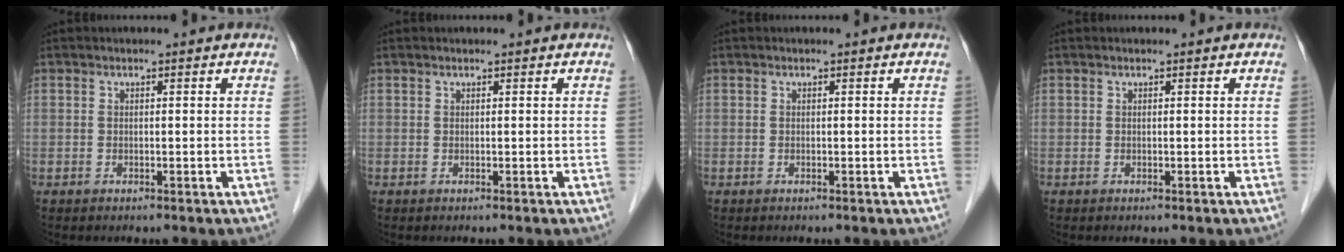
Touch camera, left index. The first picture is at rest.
{"total": 0.0}
{"total": 0.0}
{"total": 0.0}